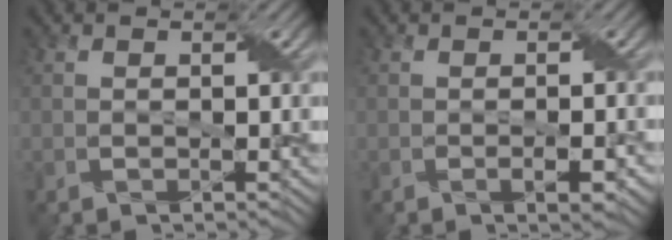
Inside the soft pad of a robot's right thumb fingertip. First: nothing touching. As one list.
[{"total": 2.1, "force": [-0.9, 0.5, 1.8], "torque": [-0.032, -0.001, -0.010]}]